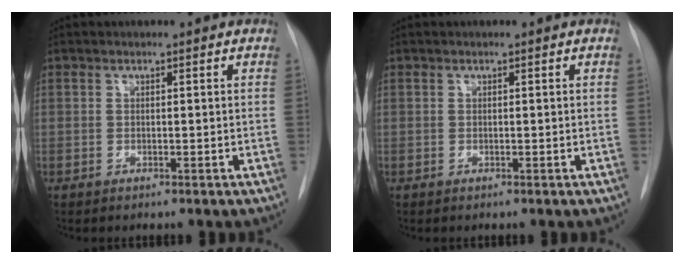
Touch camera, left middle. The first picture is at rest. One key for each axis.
{"total": 0.0}